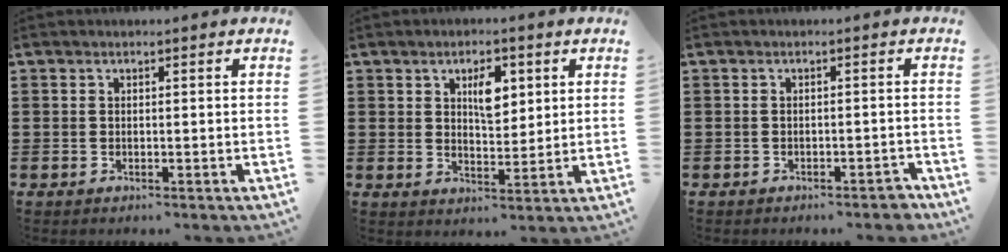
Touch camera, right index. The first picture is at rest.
{"total": 5.6, "force": [2.2, 2.8, 4.2], "torque": [-0.061, -0.003, 0.030]}
{"total": 1.6, "force": [-1.3, 0.5, 0.7], "torque": [-0.015, 0.001, -0.027]}